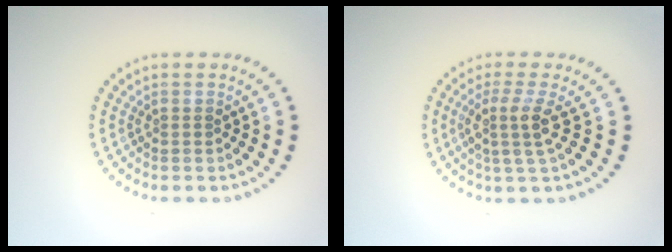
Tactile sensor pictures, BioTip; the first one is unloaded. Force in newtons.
{"total": 2.8, "press": 2.1, "slide": 1.8}